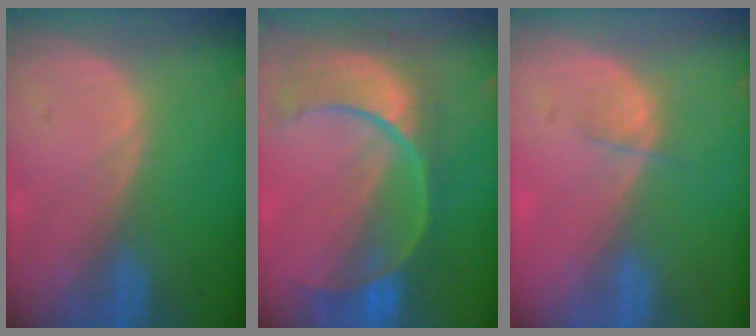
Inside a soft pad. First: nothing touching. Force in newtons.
{"total": 11.1, "press": 9.3, "slide": 6.0}
{"total": 1.9, "press": 1.7, "slide": 0.8}